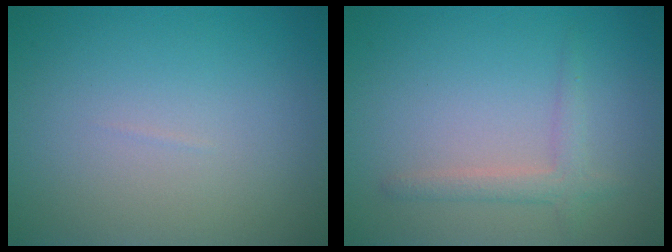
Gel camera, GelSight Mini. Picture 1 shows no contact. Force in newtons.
{"total": 2.0, "press": 1.9, "slide": 0.1}